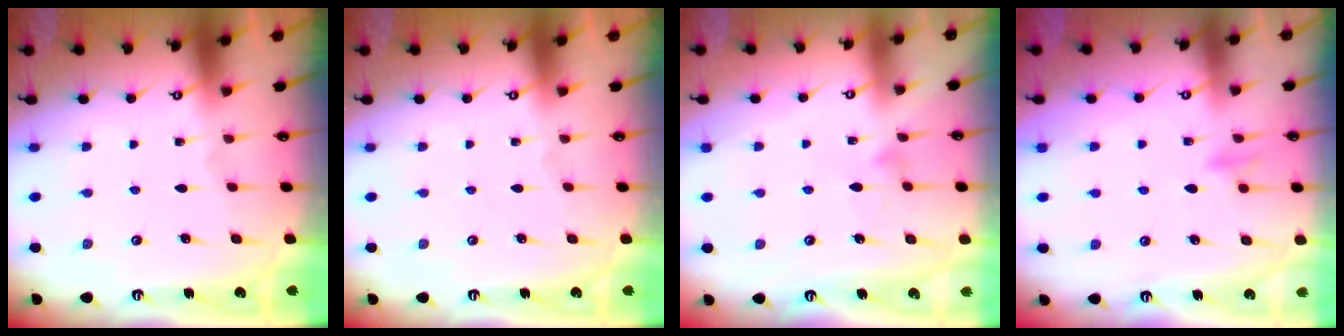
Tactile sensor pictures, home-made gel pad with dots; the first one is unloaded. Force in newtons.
{"total": 0.0}
{"total": 4.5, "press": 4.5, "slide": 0.3}
{"total": 8.2, "press": 8.1, "slide": 1.5}